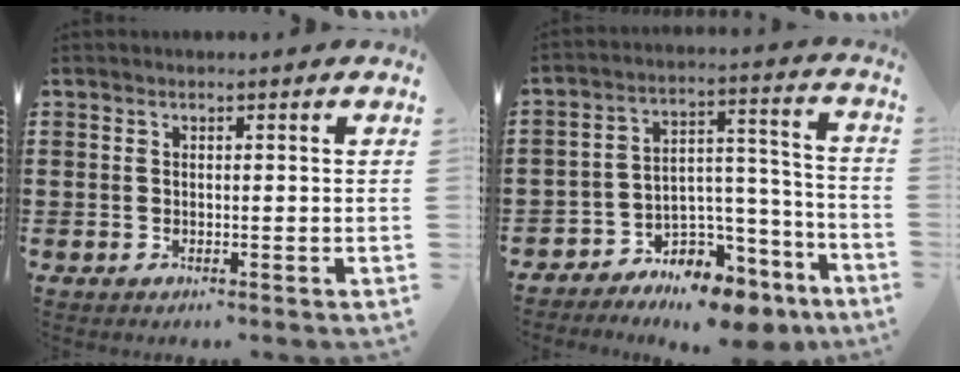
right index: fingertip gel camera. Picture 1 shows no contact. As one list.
[{"total": 6.5, "force": [-5.7, 3.2, 0.3], "torque": [-0.006, 0.014, -0.106]}]